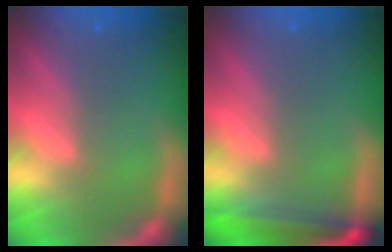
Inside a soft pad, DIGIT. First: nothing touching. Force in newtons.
{"total": 4.5}